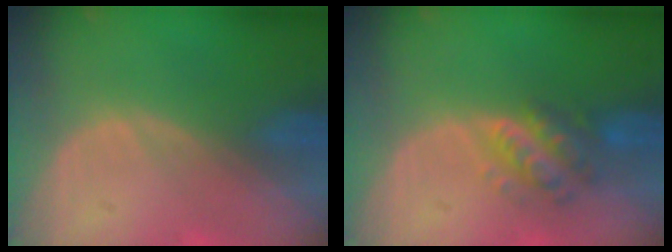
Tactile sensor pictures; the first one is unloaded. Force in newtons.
{"total": 5.7, "press": 5.3, "slide": 2.3}